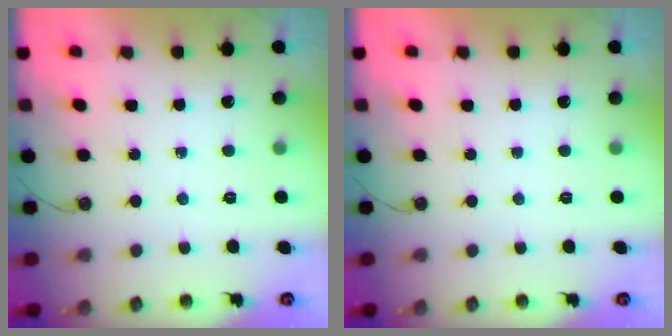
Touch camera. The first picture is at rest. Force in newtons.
{"total": 0.0}